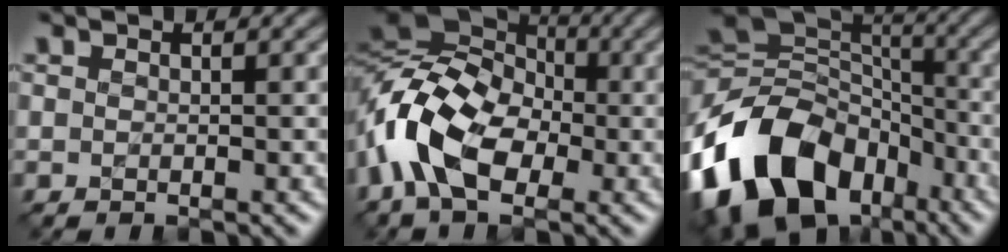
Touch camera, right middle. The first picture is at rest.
{"total": 10.6, "force": [-3.1, 6.8, 7.5], "torque": [-0.164, 0.005, -0.073]}
{"total": 14.9, "force": [-7.3, 10.4, 7.9], "torque": [-0.182, 0.002, -0.136]}